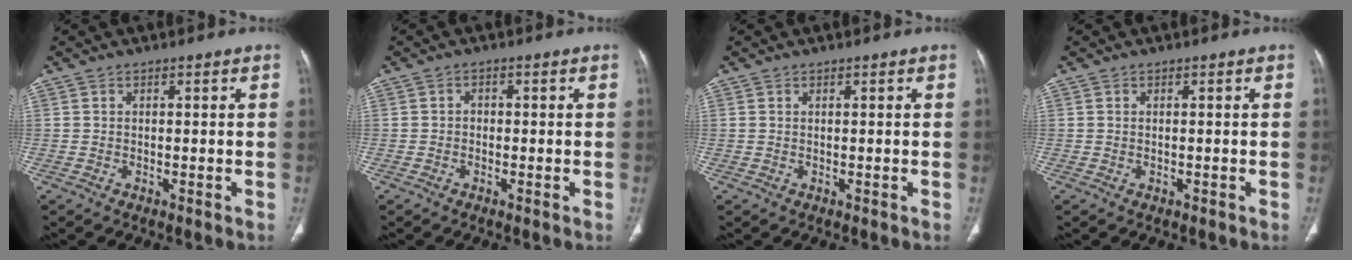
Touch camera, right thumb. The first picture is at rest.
{"total": 1.2, "force": [-0.4, 1.0, 0.5], "torque": [0.002, 0.005, -0.011]}
{"total": 0.0}
{"total": 0.0}